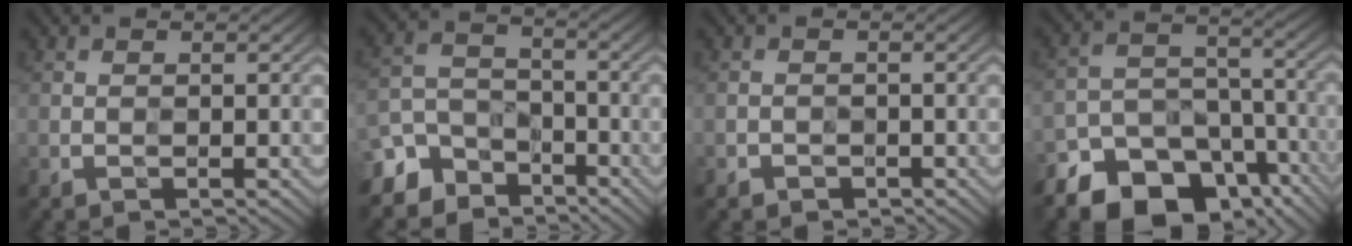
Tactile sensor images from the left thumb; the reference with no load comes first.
{"total": 6.8, "force": [-5.2, 4.3, 0.6], "torque": [-0.007, 0.002, -0.110]}
{"total": 1.4, "force": [-1.0, 0.7, -0.6], "torque": [0.014, 0.000, -0.019]}
{"total": 15.2, "force": [-11.7, 8.7, 4.4], "torque": [-0.106, -0.025, -0.175]}